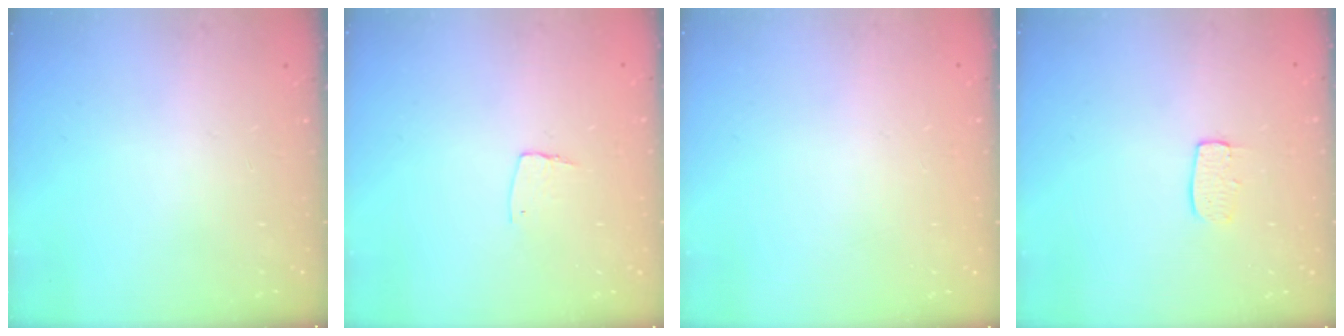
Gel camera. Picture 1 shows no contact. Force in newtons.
{"total": 4.7, "press": 4.7, "slide": 0.4}
{"total": 0.0}
{"total": 5.6, "press": 5.6, "slide": 0.4}